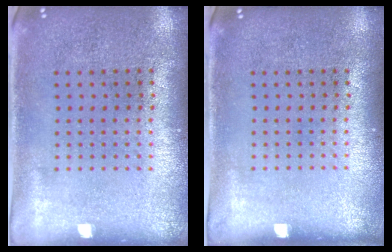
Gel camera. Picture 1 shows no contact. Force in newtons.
{"total": 0.0}